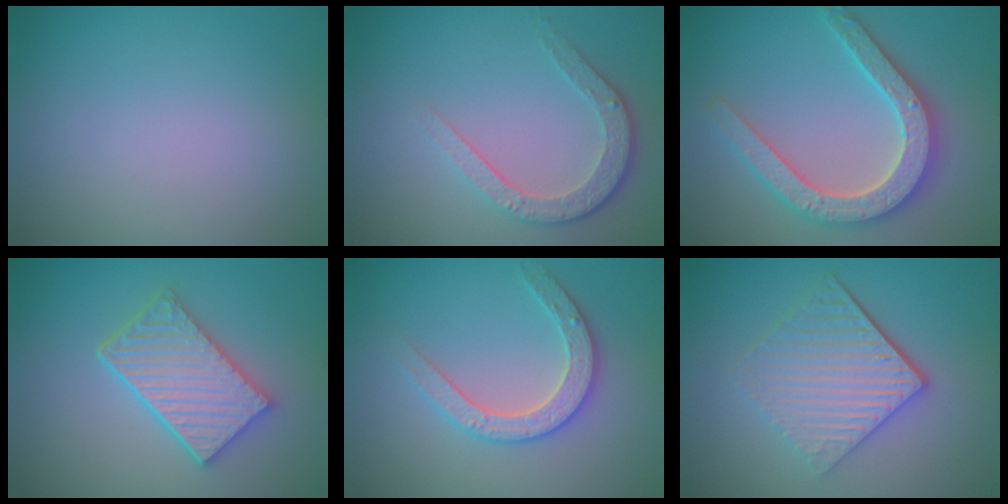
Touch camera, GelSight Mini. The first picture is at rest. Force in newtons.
{"total": 3.6, "press": 2.8, "slide": 2.2}
{"total": 5.2, "press": 5.1, "slide": 1.0}
{"total": 5.1, "press": 4.2, "slide": 2.8}
{"total": 3.0, "press": 2.9, "slide": 0.5}
{"total": 5.4, "press": 3.8, "slide": 3.8}